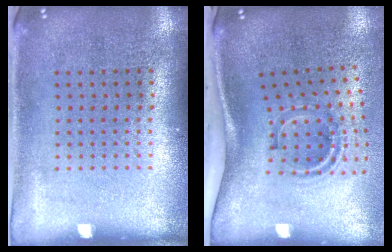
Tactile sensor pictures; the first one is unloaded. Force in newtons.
{"total": 1.9, "press": 1.2, "slide": 1.5}